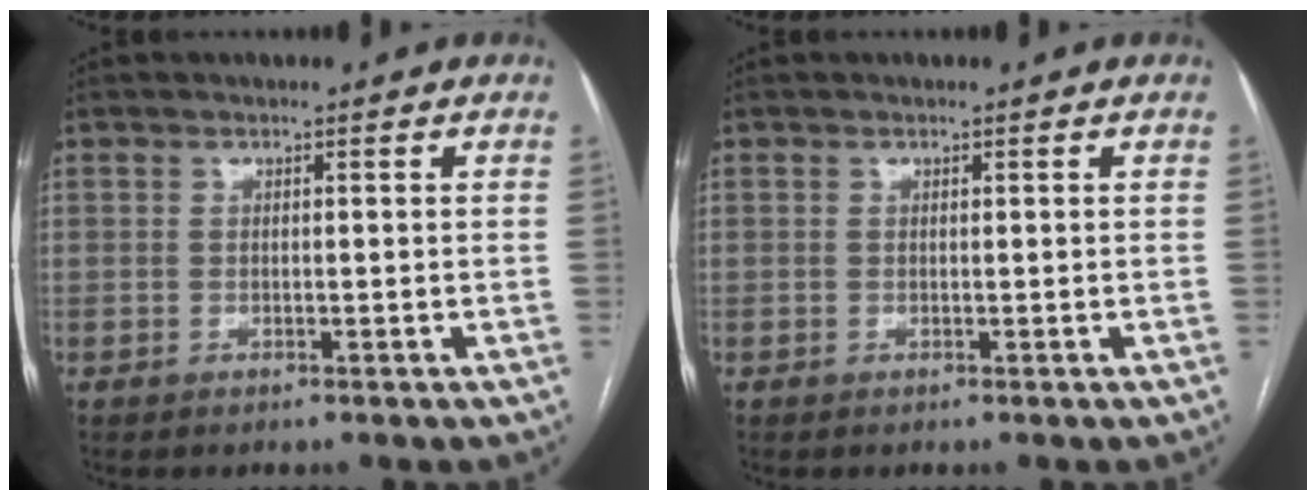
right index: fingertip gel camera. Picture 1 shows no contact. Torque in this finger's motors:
{"motor_torque": [0.15, 0.09, 0.03, 0.01]}